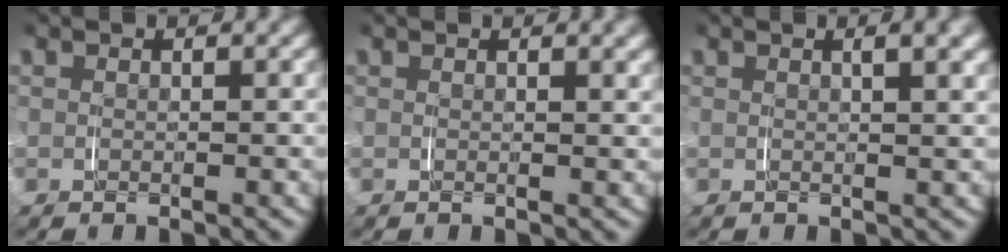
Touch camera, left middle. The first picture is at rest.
{"total": 0.9, "force": [0.7, -0.3, 0.4], "torque": [-0.001, 0.005, 0.011]}
{"total": 2.4, "force": [1.6, 0.0, 1.7], "torque": [-0.013, 0.015, 0.024]}